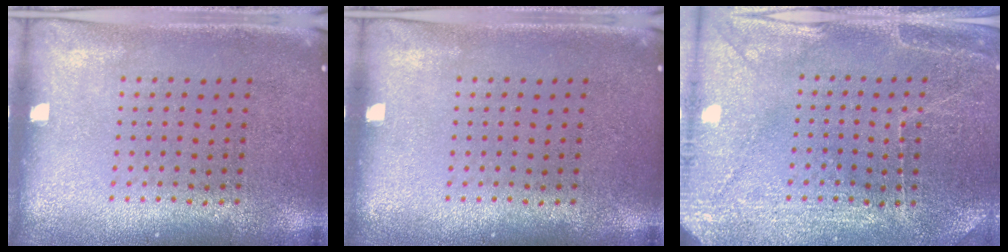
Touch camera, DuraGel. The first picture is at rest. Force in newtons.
{"total": 0.0}
{"total": 2.9, "press": 2.9, "slide": 0.2}